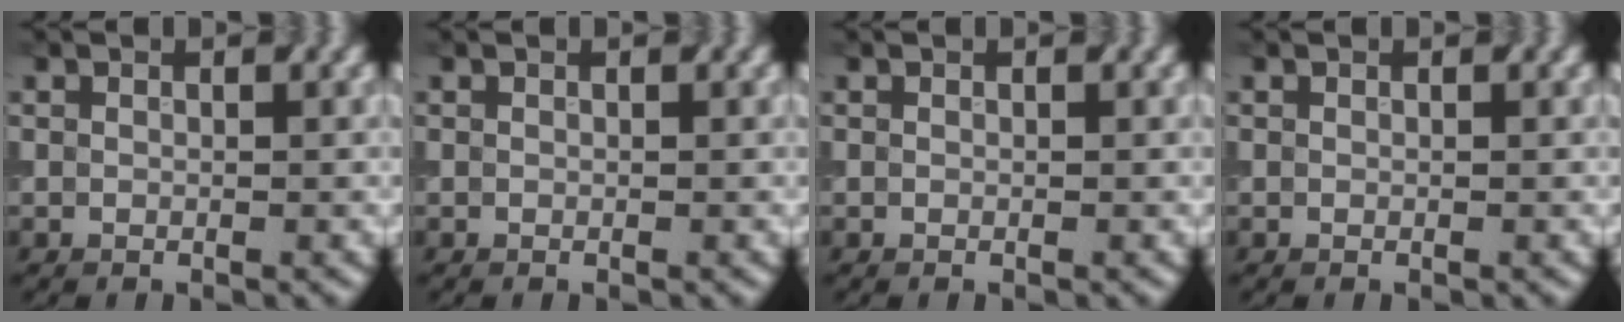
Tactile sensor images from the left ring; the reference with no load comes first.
{"total": 0.0}
{"total": 0.0}
{"total": 0.0}